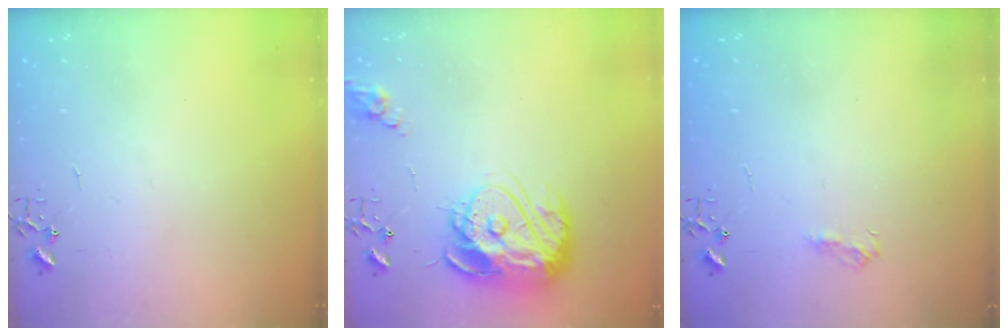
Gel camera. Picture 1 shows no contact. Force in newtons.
{"total": 17.3, "press": 17.2, "slide": 1.8}
{"total": 7.3, "press": 7.2, "slide": 0.8}